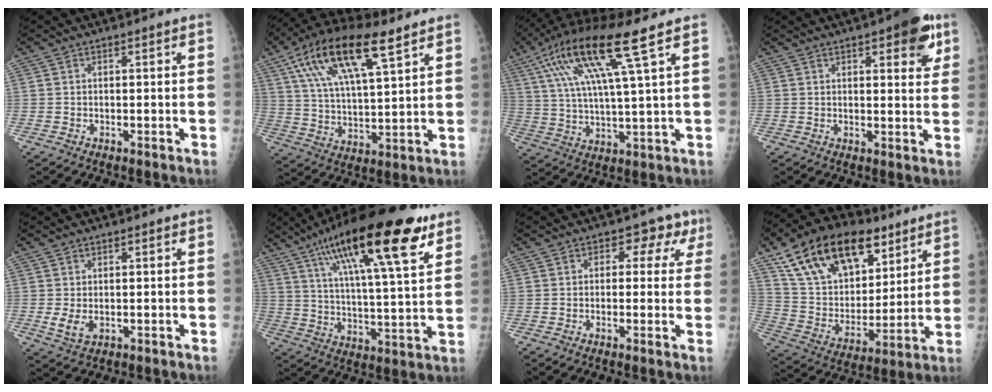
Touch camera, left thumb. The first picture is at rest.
{"total": 18.6, "force": [9.9, 6.3, 14.5], "torque": [-0.259, -0.012, 0.180]}
{"total": 16.5, "force": [7.8, 1.6, 14.5], "torque": [-0.293, -0.007, 0.141]}
{"total": 8.8, "force": [4.5, 3.1, 7.0], "torque": [-0.062, -0.014, 0.052]}
{"total": 3.3, "force": [-0.5, 2.1, 2.6], "torque": [-0.051, -0.009, -0.003]}
{"total": 25.3, "force": [14.2, 6.0, 20.1], "torque": [-0.319, -0.027, 0.227]}
{"total": 5.7, "force": [1.9, 4.2, 3.3], "torque": [0.011, 0.004, 0.008]}
{"total": 24.9, "force": [14.2, 13.8, 15.2], "torque": [-0.239, -0.024, 0.252]}